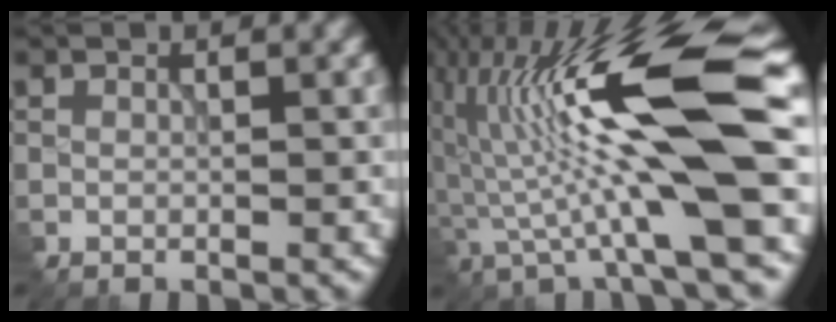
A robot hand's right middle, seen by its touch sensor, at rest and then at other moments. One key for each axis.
{"total": 12.7, "fx": -0.4, "fy": 2.1, "fz": 12.5, "tx": -0.229, "ty": 0.027, "tz": -0.005}